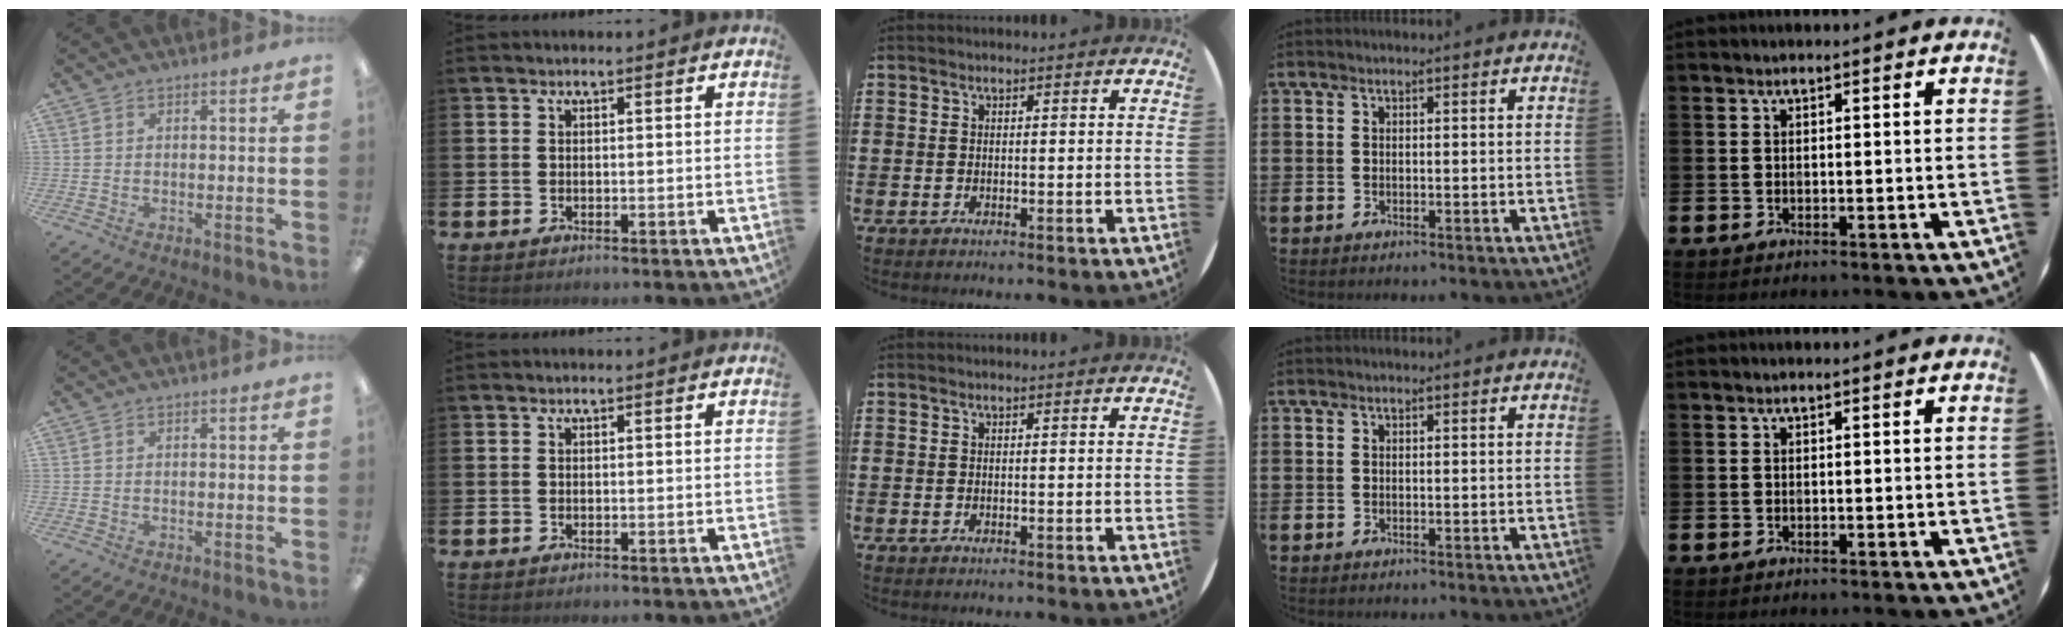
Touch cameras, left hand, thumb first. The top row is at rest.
{}